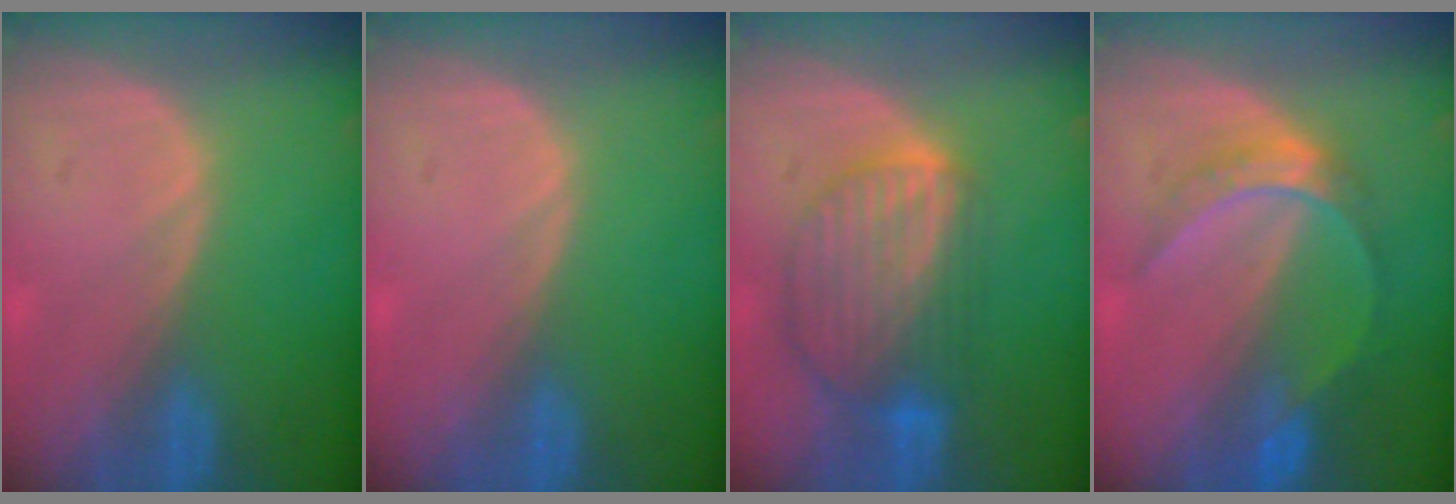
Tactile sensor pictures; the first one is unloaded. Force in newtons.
{"total": 0.0}
{"total": 9.0, "press": 7.8, "slide": 4.5}
{"total": 6.5, "press": 5.6, "slide": 3.4}